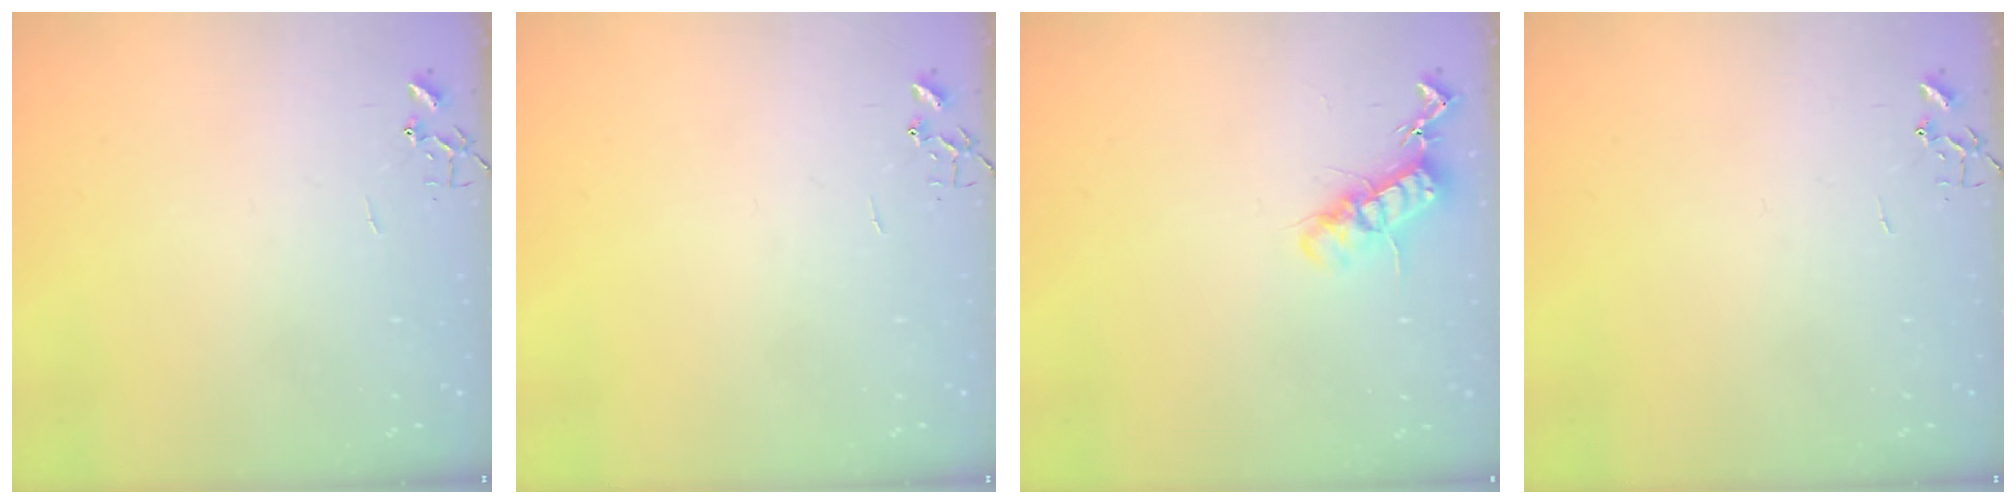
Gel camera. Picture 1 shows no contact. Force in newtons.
{"total": 0.0}
{"total": 12.5, "press": 12.5, "slide": 0.6}
{"total": 0.0}